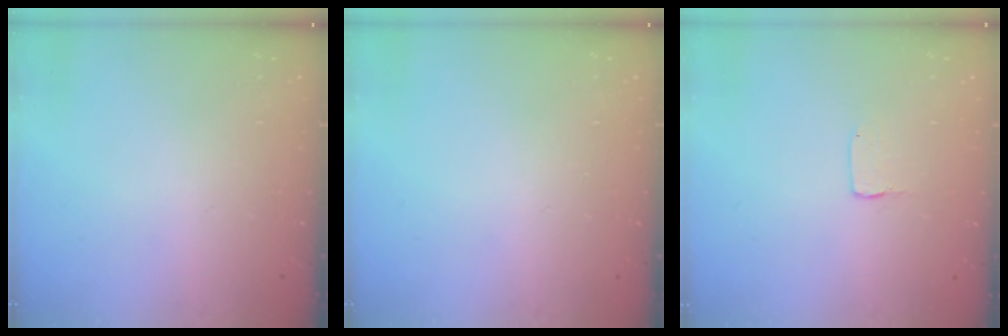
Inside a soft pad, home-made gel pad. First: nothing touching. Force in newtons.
{"total": 0.0}
{"total": 1.0, "press": 1.0, "slide": 0.1}